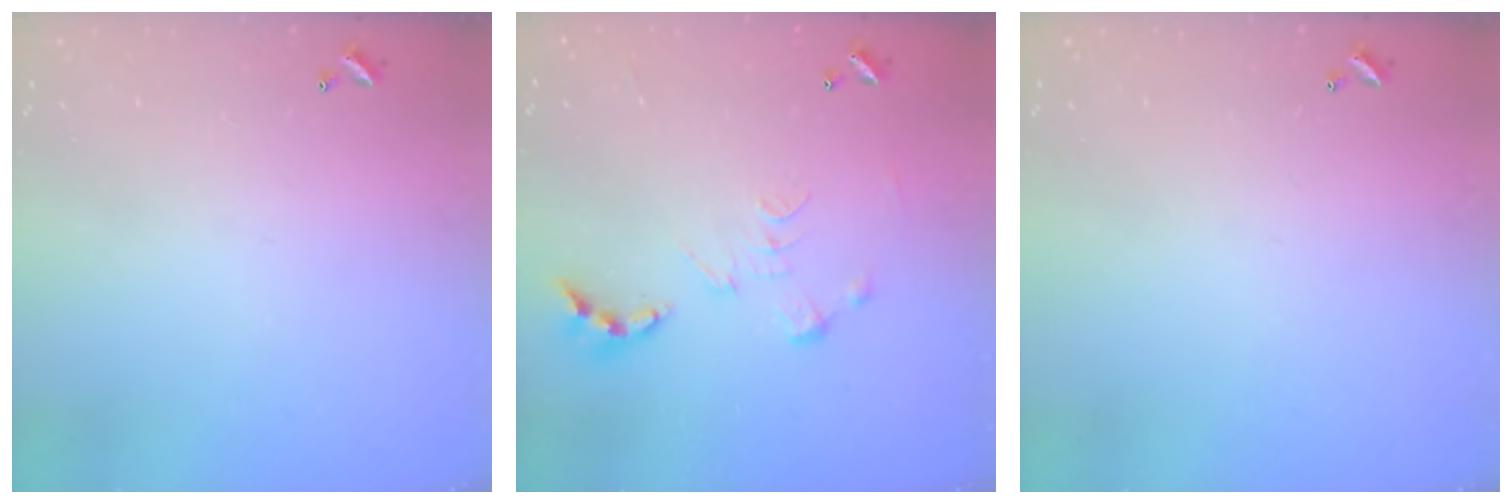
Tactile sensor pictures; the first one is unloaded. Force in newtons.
{"total": 0.0}
{"total": 0.0}